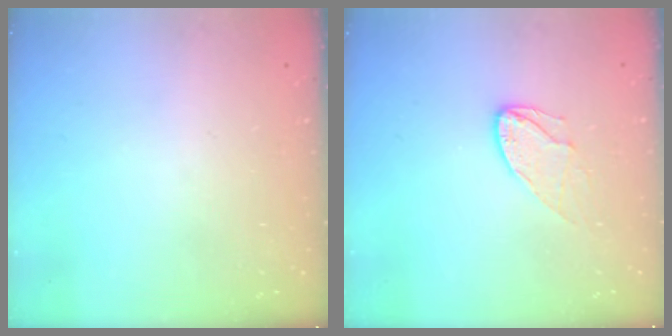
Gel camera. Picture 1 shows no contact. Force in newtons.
{"total": 7.6, "press": 7.6, "slide": 0.3}